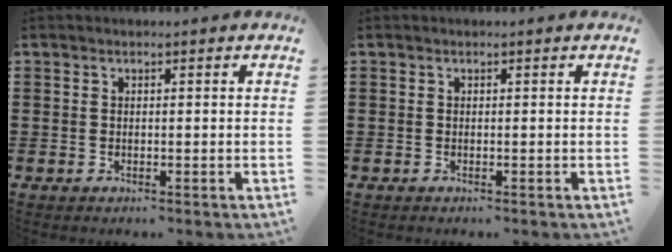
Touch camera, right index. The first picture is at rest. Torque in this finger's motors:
{"motor_torque": [0.20, -0.15, 0.00, 0.01]}